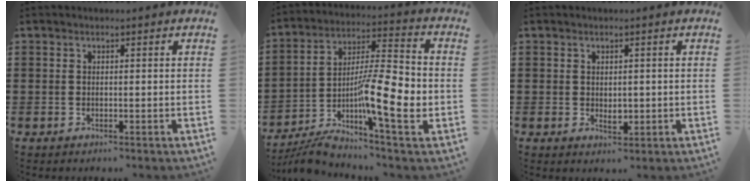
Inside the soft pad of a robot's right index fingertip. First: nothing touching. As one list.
[{"total": 13.3, "force": [-4.2, 3.0, 12.3], "torque": [-0.232, -0.007, -0.079]}, {"total": 1.8, "force": [0.1, 1.2, 1.4], "torque": [-0.018, 0.001, 0.000]}]